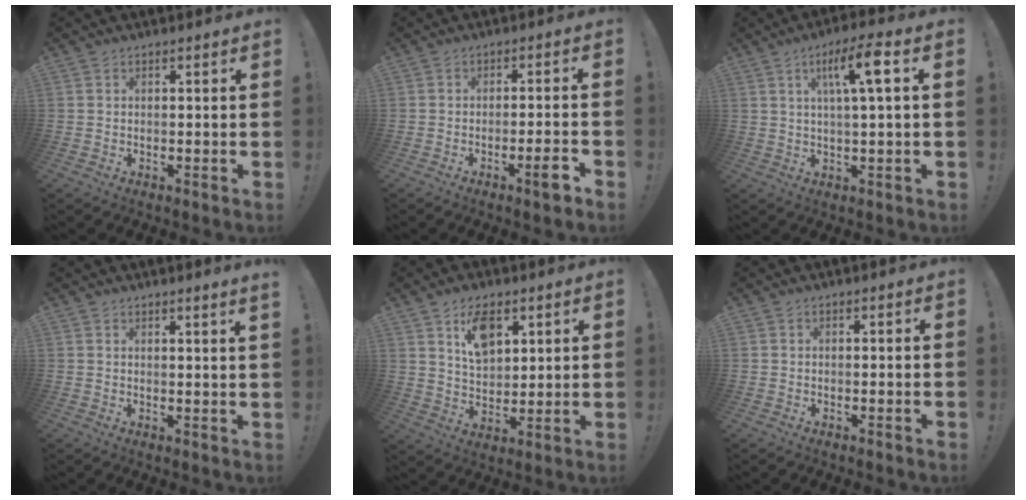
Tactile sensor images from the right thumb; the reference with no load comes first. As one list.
[{"total": 5.5, "force": [-2.8, 0.4, 4.7], "torque": [-0.070, 0.011, -0.045]}, {"total": 9.5, "force": [2.7, 1.2, 9.0], "torque": [-0.151, 0.003, 0.037]}, {"total": 2.0, "force": [1.5, -1.1, 0.8], "torque": [-0.006, -0.014, 0.022]}, {"total": 10.3, "force": [5.7, 6.1, 6.1], "torque": [-0.095, -0.019, 0.107]}, {"total": 0.0}]